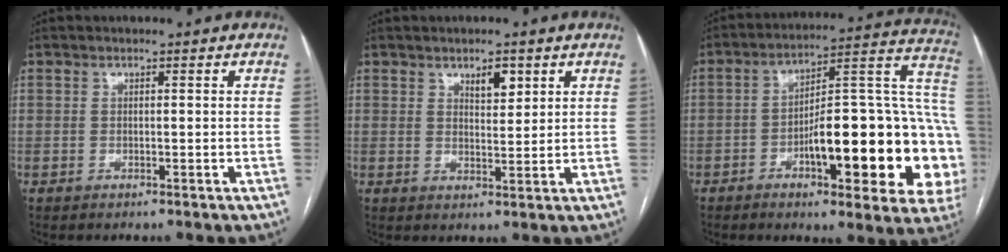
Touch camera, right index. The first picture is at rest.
{"total": 3.5, "force": [2.0, 1.3, 2.5], "torque": [-0.040, -0.002, 0.035]}
{"total": 26.6, "force": [-6.4, 6.4, 25.1], "torque": [-0.262, 0.023, -0.078]}